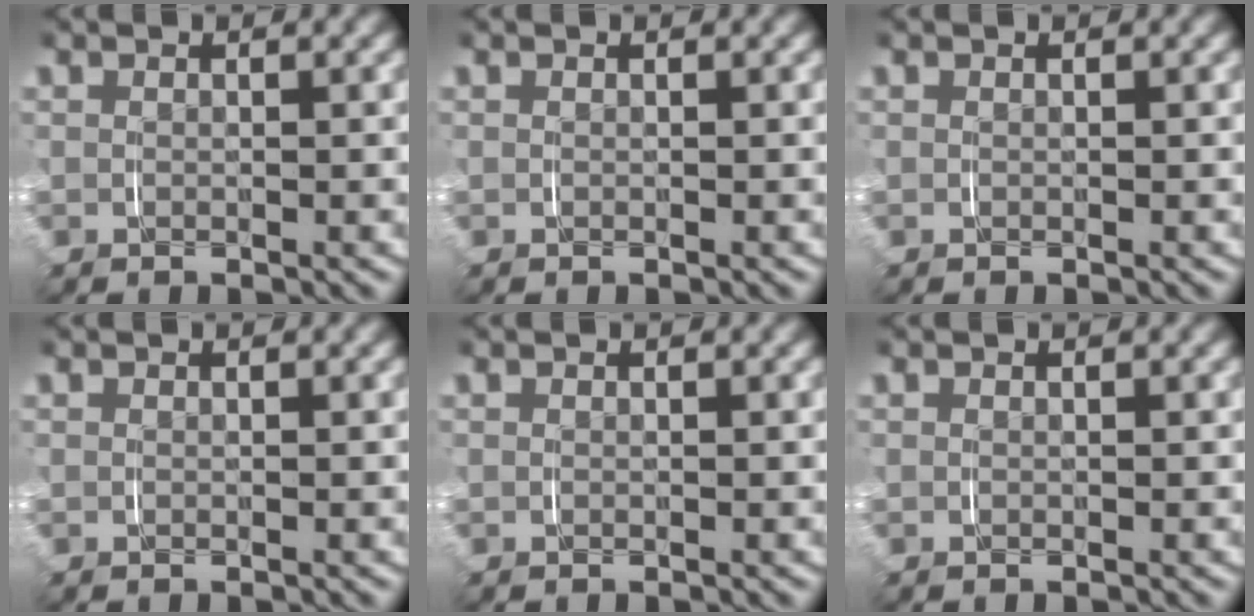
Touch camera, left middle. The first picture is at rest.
{"total": 0.0}
{"total": 0.0}
{"total": 0.0}
{"total": 0.0}
{"total": 0.0}